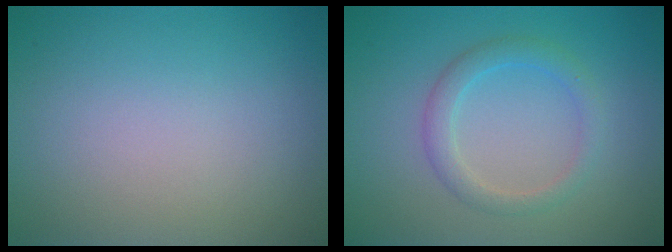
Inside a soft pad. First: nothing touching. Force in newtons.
{"total": 2.3, "press": 2.3, "slide": 0.1}